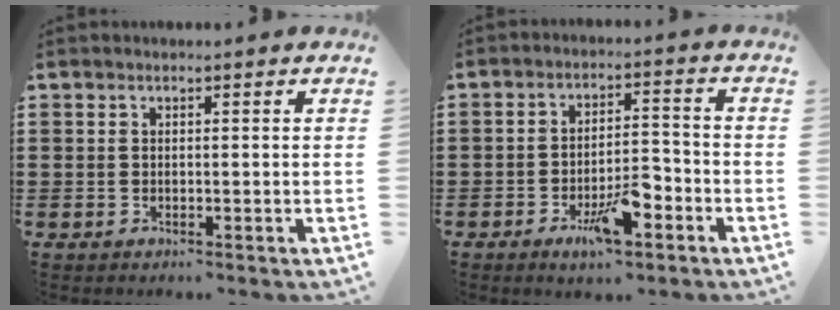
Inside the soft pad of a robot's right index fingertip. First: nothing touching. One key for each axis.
{"total": 7.5, "fx": -3.9, "fy": 2.6, "fz": 5.9, "tx": -0.110, "ty": 0.003, "tz": -0.068}